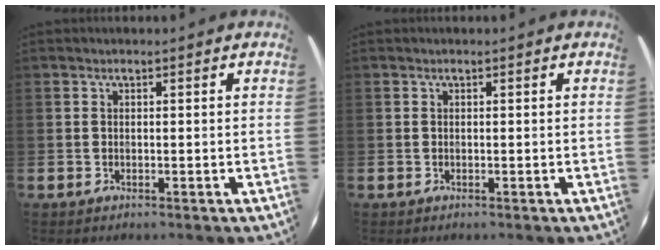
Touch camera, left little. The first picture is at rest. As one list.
[{"total": 0.0}]